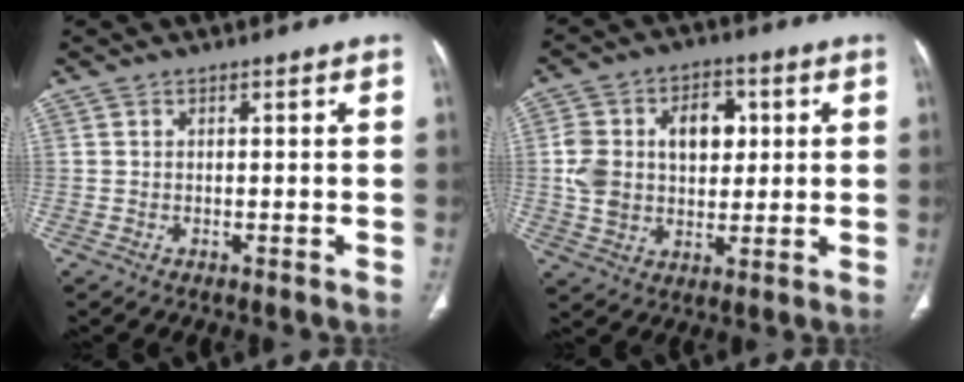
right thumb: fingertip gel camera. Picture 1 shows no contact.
{"total": 14.0, "force": [2.3, 10.0, 9.5], "torque": [-0.133, 0.013, 0.045]}